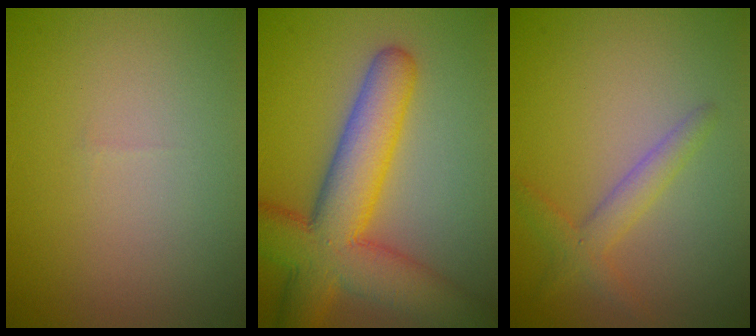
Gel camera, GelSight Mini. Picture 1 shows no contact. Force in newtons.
{"total": 10.1, "press": 10.0, "slide": 0.5}
{"total": 2.4, "press": 2.4, "slide": 0.1}